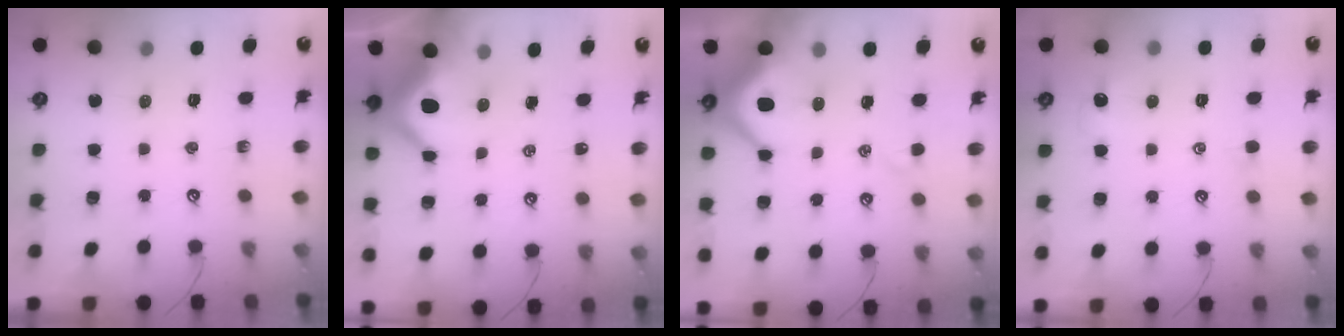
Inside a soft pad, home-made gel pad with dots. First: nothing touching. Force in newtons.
{"total": 10.8, "press": 10.7, "slide": 1.3}
{"total": 12.8, "press": 12.7, "slide": 1.9}
{"total": 1.2, "press": 0.9, "slide": 0.7}